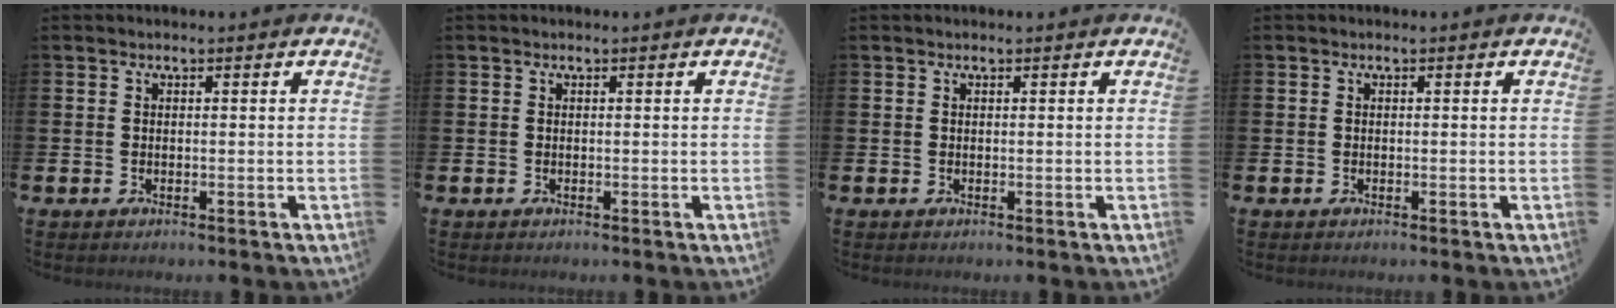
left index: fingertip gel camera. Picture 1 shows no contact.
{"total": 0.0}
{"total": 0.0}
{"total": 0.0}